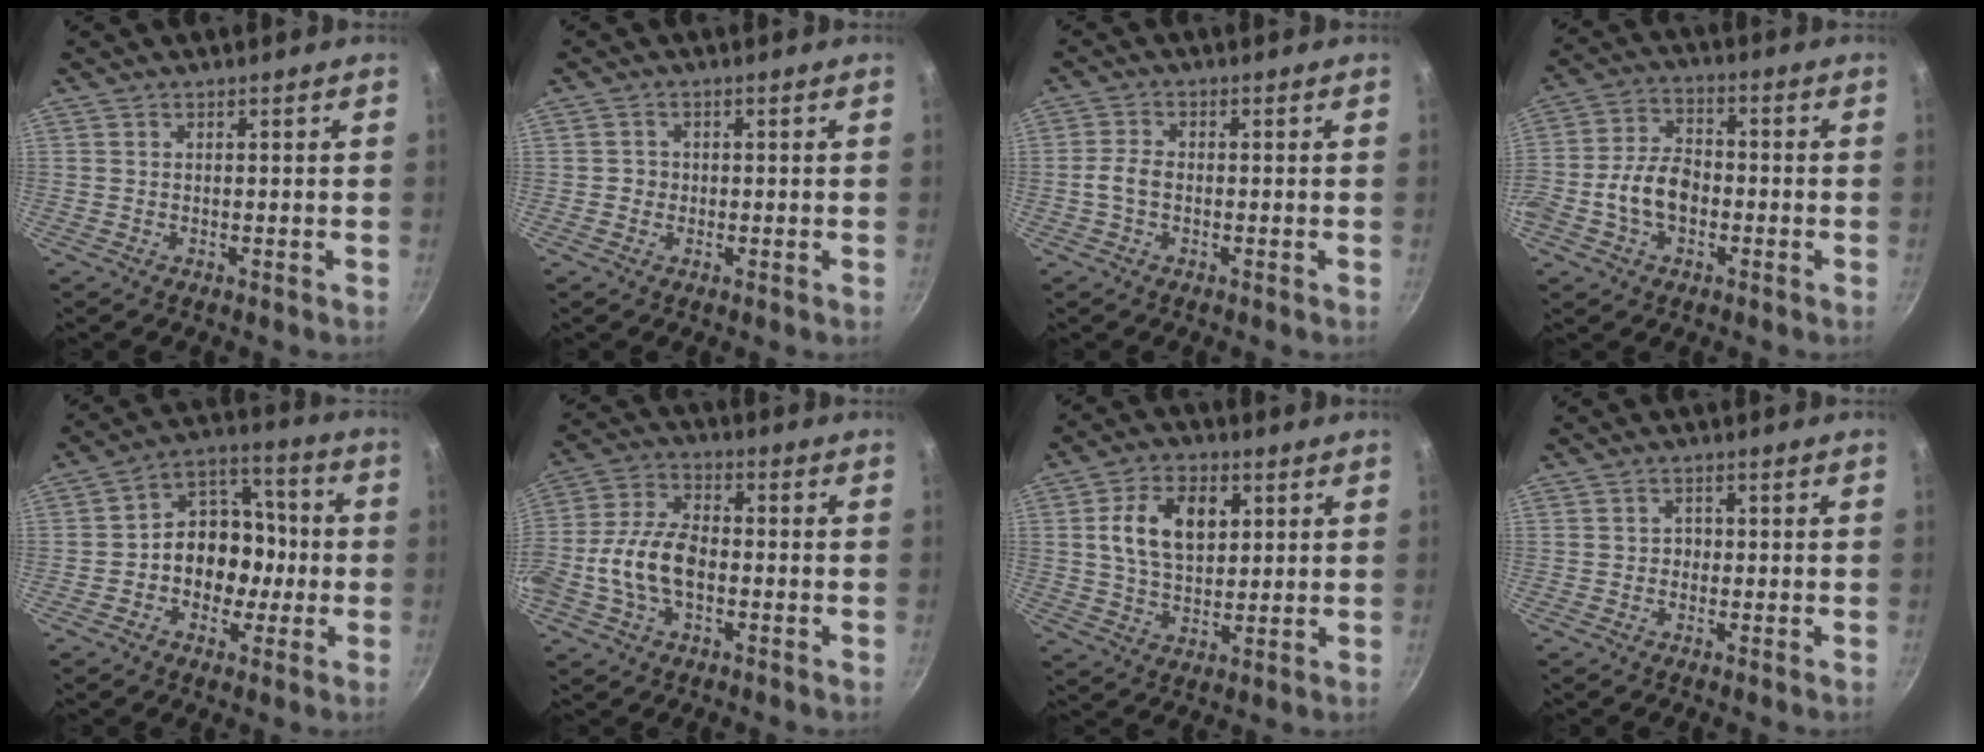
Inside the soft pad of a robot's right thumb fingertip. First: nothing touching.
{"total": 1.6, "force": [-0.3, 1.6, 0.3], "torque": [0.005, 0.001, -0.007]}
{"total": 3.4, "force": [-0.7, 2.1, 2.5], "torque": [-0.052, 0.016, -0.018]}
{"total": 10.1, "force": [-2.4, 6.9, 7.0], "torque": [-0.111, 0.034, -0.055]}
{"total": 12.4, "force": [-2.2, 10.0, 7.0], "torque": [-0.041, 0.048, -0.049]}
{"total": 12.3, "force": [-2.4, 7.5, 9.4], "torque": [-0.175, 0.036, -0.057]}
{"total": 11.8, "force": [2.9, 7.6, 8.5], "torque": [-0.130, -0.001, 0.048]}
{"total": 1.7, "force": [-0.3, 1.5, 0.7], "torque": [-0.001, 0.003, -0.009]}